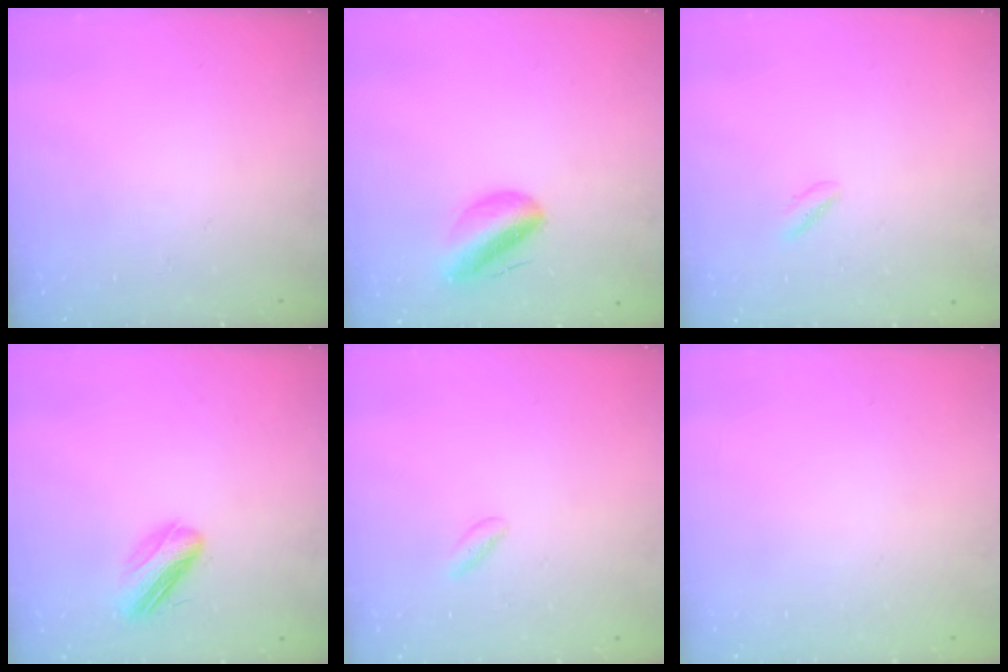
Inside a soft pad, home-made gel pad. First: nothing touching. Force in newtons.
{"total": 9.2, "press": 8.7, "slide": 2.9}
{"total": 2.7, "press": 2.5, "slide": 0.9}
{"total": 7.0, "press": 7.0, "slide": 0.9}
{"total": 1.5, "press": 1.2, "slide": 0.9}
{"total": 2.2, "press": 2.2, "slide": 0.1}